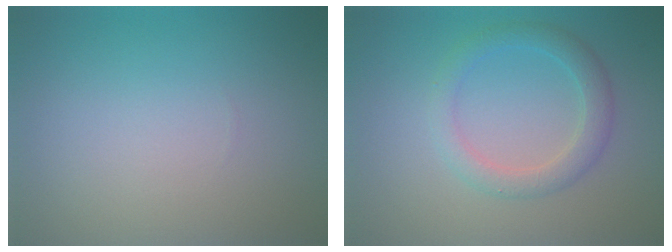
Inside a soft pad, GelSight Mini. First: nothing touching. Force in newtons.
{"total": 2.8, "press": 2.8, "slide": 0.1}